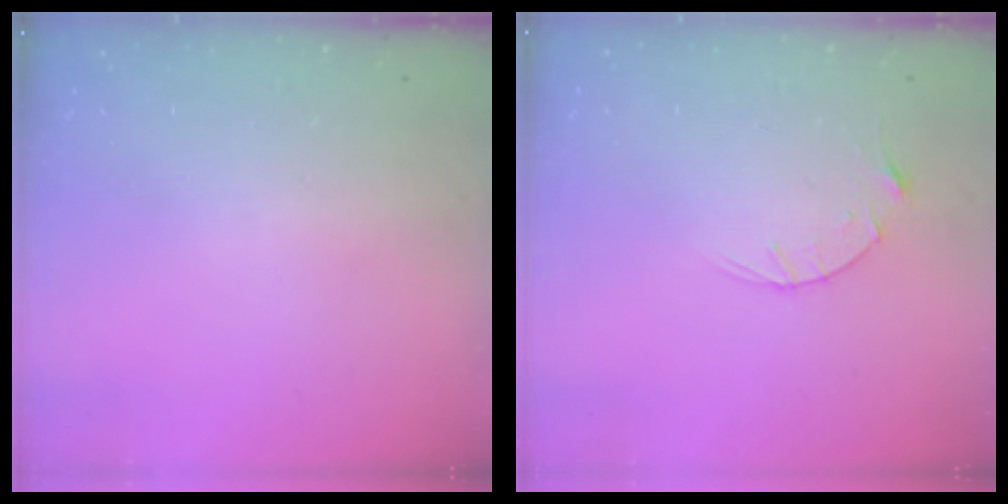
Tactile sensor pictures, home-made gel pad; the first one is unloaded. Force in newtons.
{"total": 4.5, "press": 4.5, "slide": 0.3}